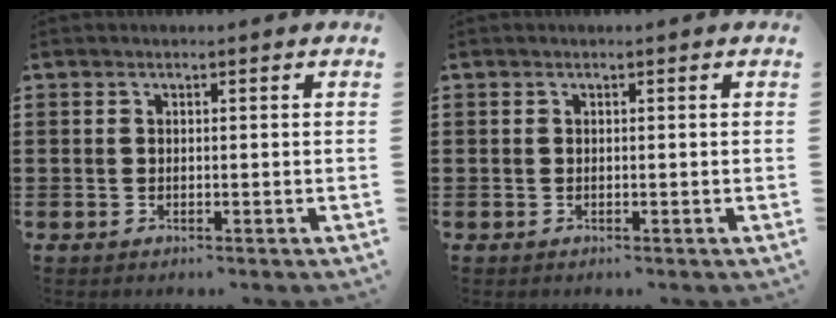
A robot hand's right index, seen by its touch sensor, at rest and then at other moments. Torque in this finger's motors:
{"motor_torque": [0.00, 0.00, 0.00, 0.00]}